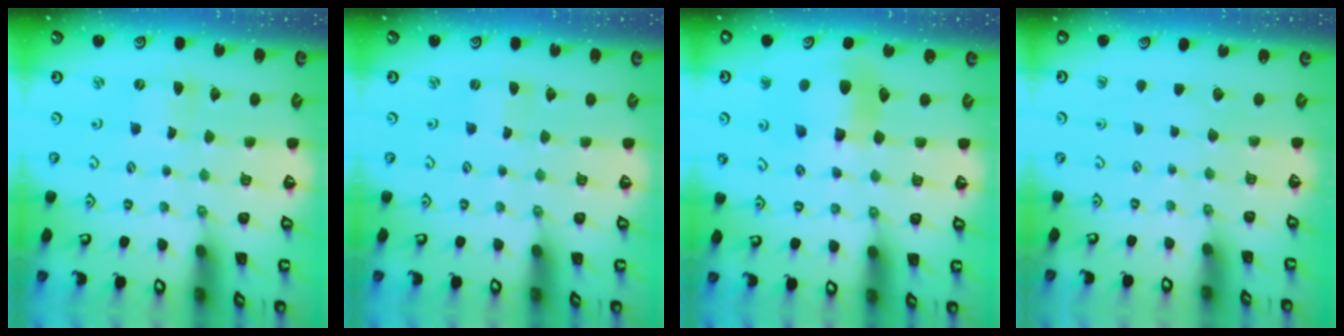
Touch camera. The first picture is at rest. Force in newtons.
{"total": 0.0}
{"total": 9.7, "press": 9.6, "slide": 1.3}
{"total": 0.0}